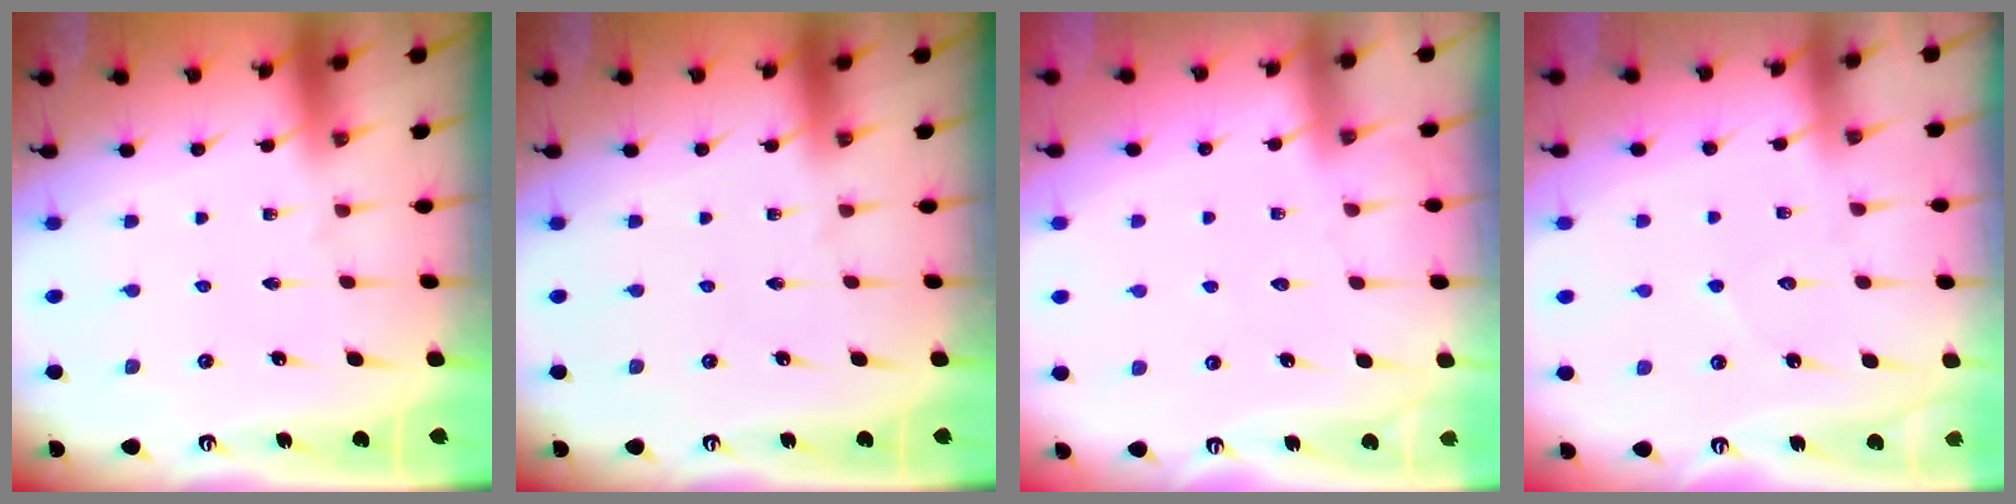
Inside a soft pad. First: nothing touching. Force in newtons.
{"total": 0.0}
{"total": 4.9, "press": 4.8, "slide": 0.6}
{"total": 4.9, "press": 4.9, "slide": 0.6}